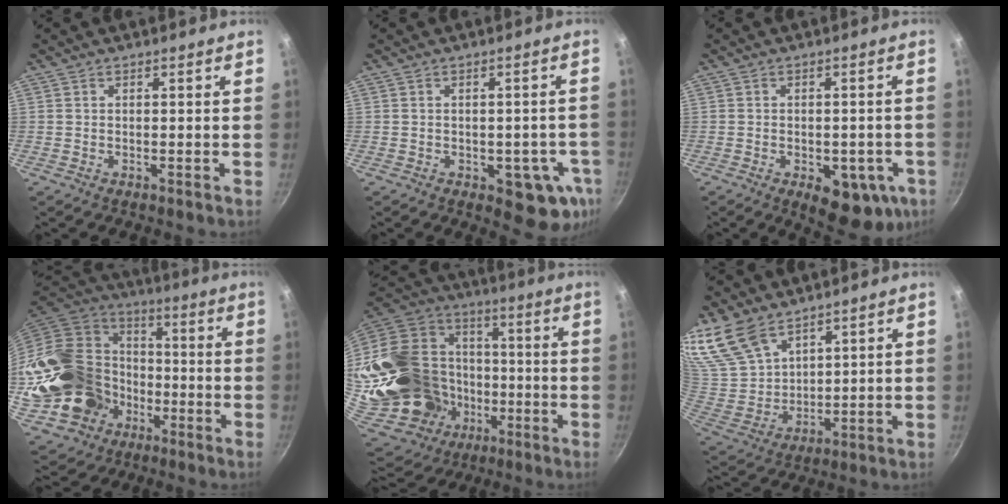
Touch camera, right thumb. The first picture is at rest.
{"total": 8.4, "force": [-2.6, 4.6, 6.5], "torque": [-0.038, 0.005, -0.028]}
{"total": 12.6, "force": [-4.7, 6.4, 9.8], "torque": [-0.078, 0.002, -0.050]}
{"total": 26.0, "force": [-6.8, 21.1, 13.5], "torque": [-0.232, 0.056, -0.097]}
{"total": 33.3, "force": [-6.2, 26.9, 18.7], "torque": [-0.360, 0.061, -0.072]}
{"total": 13.6, "force": [10.0, 7.1, 5.8], "torque": [-0.100, -0.046, 0.219]}